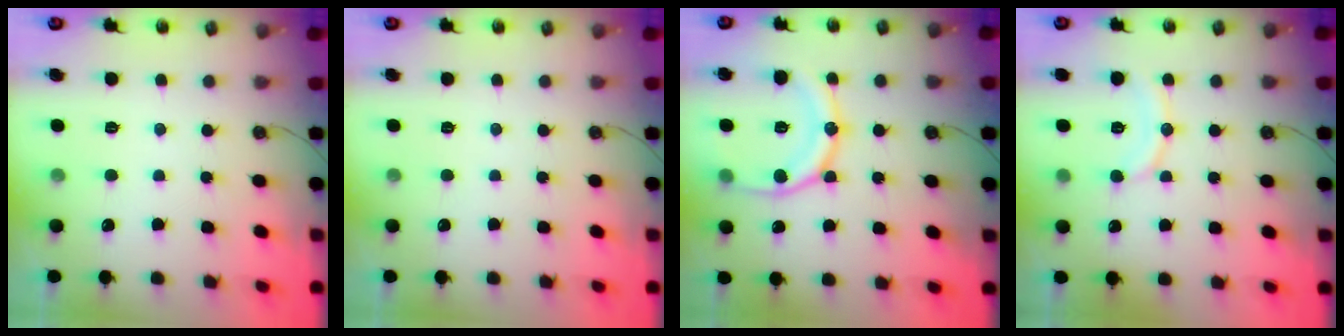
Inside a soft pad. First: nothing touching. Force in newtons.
{"total": 0.0}
{"total": 16.9, "press": 16.8, "slide": 1.7}
{"total": 9.7, "press": 9.7, "slide": 1.1}